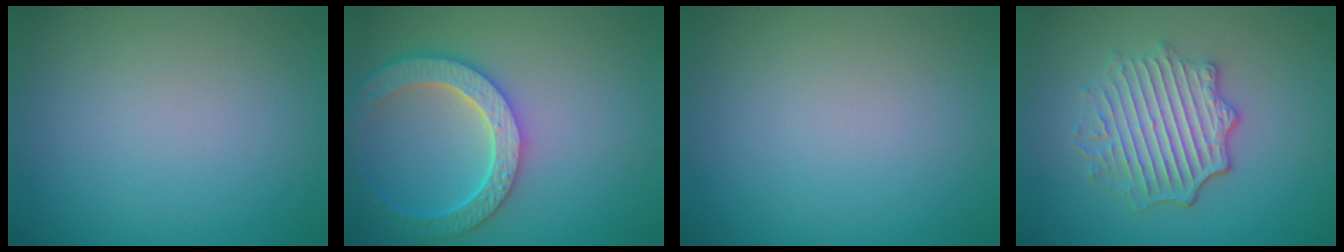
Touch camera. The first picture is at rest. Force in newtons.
{"total": 5.9, "press": 4.7, "slide": 3.5}
{"total": 0.0}
{"total": 5.0, "press": 4.1, "slide": 2.8}